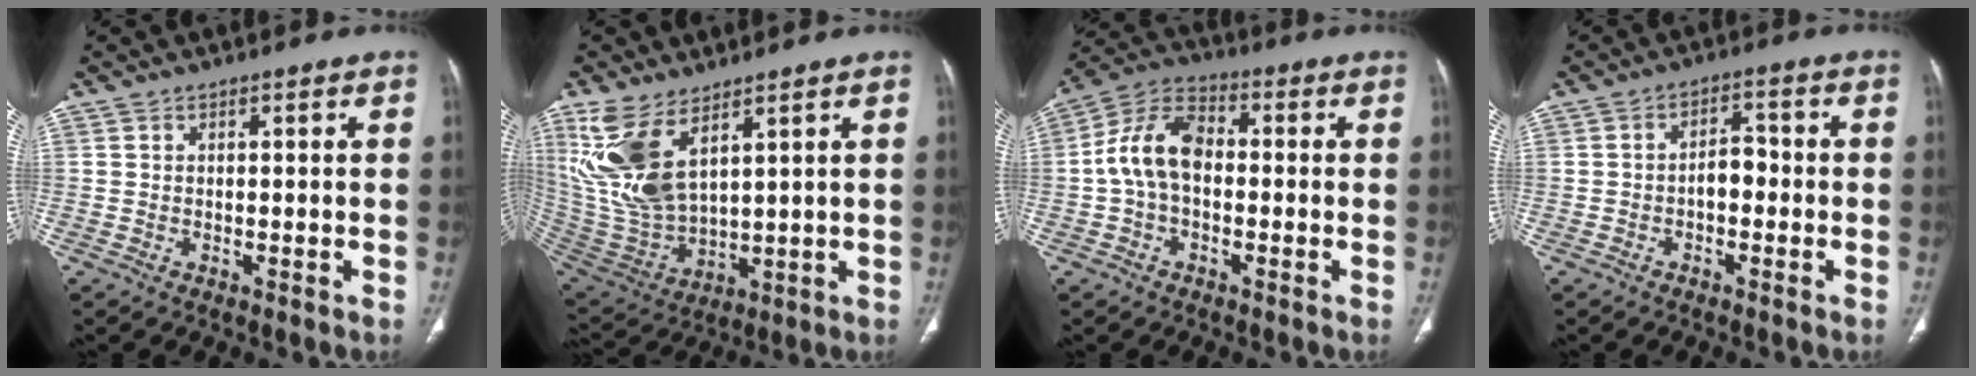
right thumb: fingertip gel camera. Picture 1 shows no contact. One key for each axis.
{"total": 14.3, "fx": 7.3, "fy": 6.5, "fz": 10.4, "tx": -0.218, "ty": -0.033, "tz": 0.172}
{"total": 10.6, "fx": -0.6, "fy": 6.9, "fz": 8.1, "tx": -0.148, "ty": 0.033, "tz": -0.022}
{"total": 3.9, "fx": -1.0, "fy": 2.4, "fz": 2.9, "tx": -0.034, "ty": 0.021, "tz": -0.023}